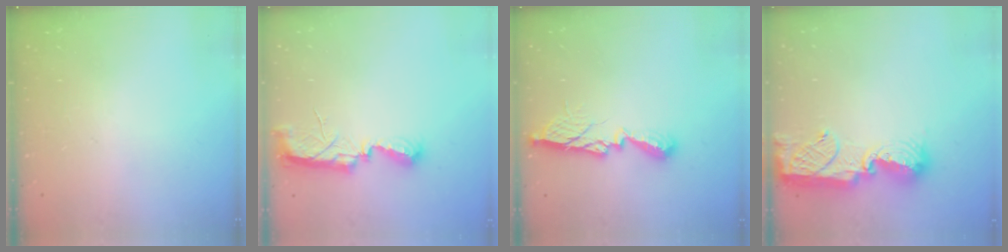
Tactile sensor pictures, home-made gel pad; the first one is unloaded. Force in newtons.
{"total": 7.5, "press": 7.5, "slide": 0.5}
{"total": 11.0, "press": 11.0, "slide": 0.4}
{"total": 11.0, "press": 11.0, "slide": 0.6}